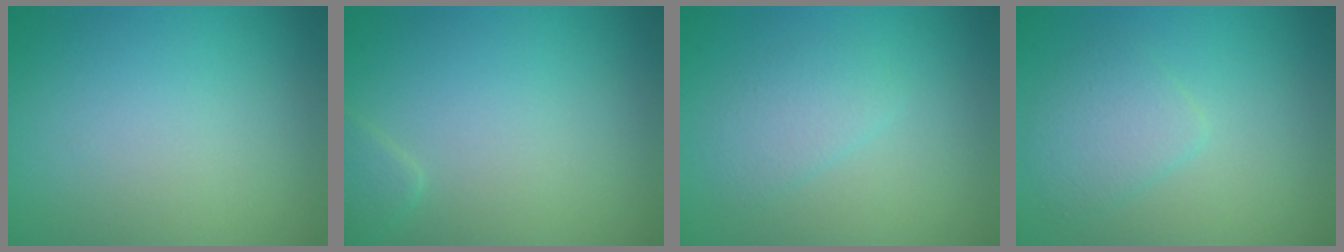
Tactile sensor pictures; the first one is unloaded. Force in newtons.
{"total": 1.1, "press": 1.1, "slide": 0.1}
{"total": 1.8, "press": 1.8, "slide": 0.1}
{"total": 2.3, "press": 2.3, "slide": 0.0}